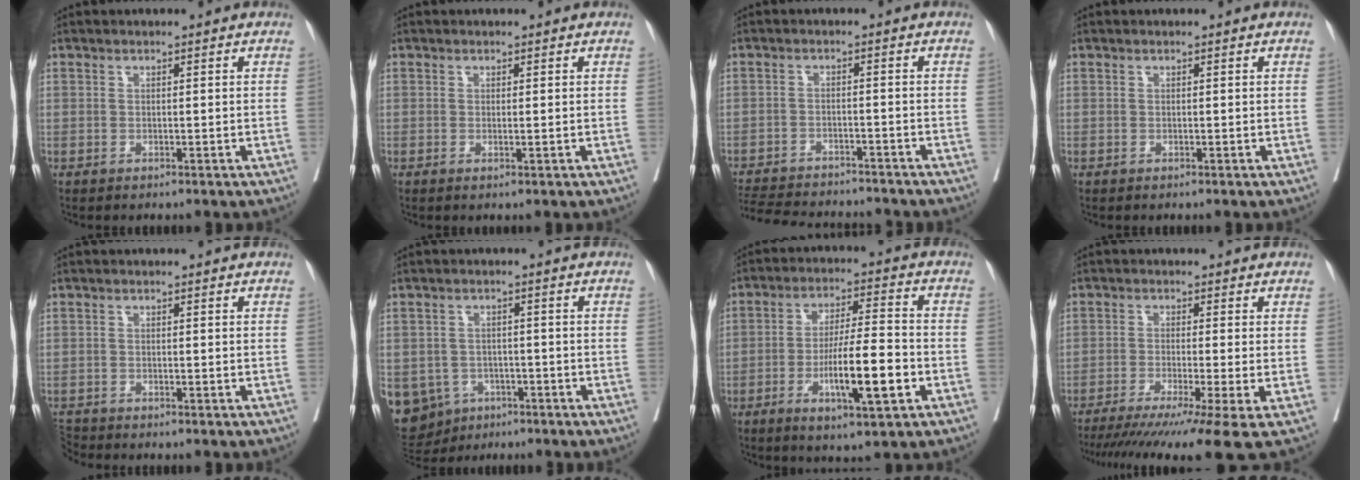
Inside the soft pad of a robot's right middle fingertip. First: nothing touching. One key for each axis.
{"total": 0.8, "fx": -0.1, "fy": -0.1, "fz": 0.8, "tx": -0.016, "ty": -0.003, "tz": 0.000}
{"total": 15.2, "fx": -14.0, "fy": 2.9, "fz": 5.4, "tx": -0.118, "ty": -0.014, "tz": -0.195}
{"total": 0.0}
{"total": 1.9, "fx": -1.9, "fy": -0.1, "fz": -0.2, "tx": 0.005, "ty": -0.012, "tz": -0.035}
{"total": 12.3, "fx": -5.3, "fy": 10.5, "fz": 3.5, "tx": -0.107, "ty": 0.005, "tz": -0.067}
{"total": 11.5, "fx": -4.1, "fy": 1.2, "fz": 10.6, "tx": -0.184, "ty": -0.009, "tz": -0.070}
{"total": 13.8, "fx": -10.3, "fy": -1.4, "fz": 9.1, "tx": -0.115, "ty": -0.040, "tz": -0.161}